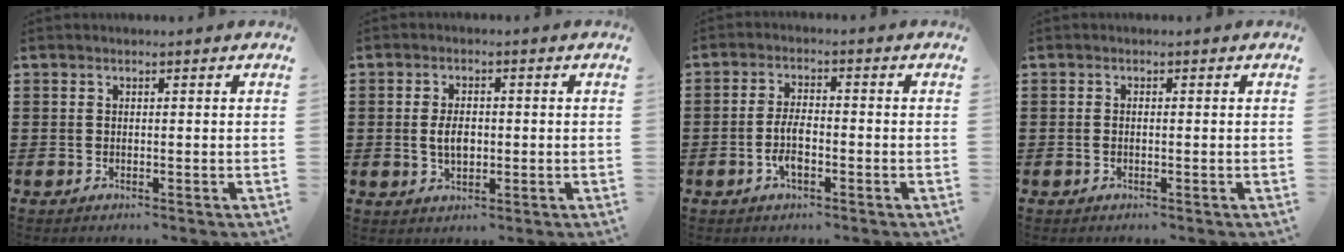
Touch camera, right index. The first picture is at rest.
{"total": 3.9, "force": [-0.3, 1.9, 3.3], "torque": [-0.064, -0.004, -0.009]}
{"total": 4.6, "force": [-1.6, 1.6, 4.1], "torque": [-0.099, -0.007, -0.035]}
{"total": 0.5, "force": [-0.3, 0.0, 0.4], "torque": [-0.009, -0.006, -0.004]}